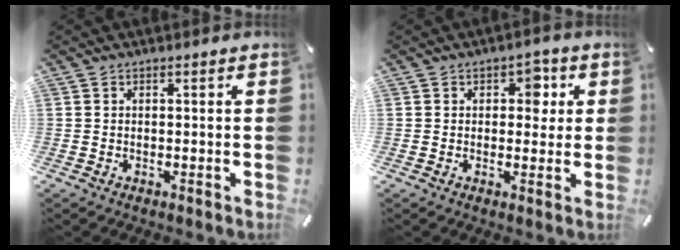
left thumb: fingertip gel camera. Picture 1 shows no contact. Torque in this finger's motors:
{"motor_torque": [0.56, 1.00, 0.39, -0.49, 0.00]}